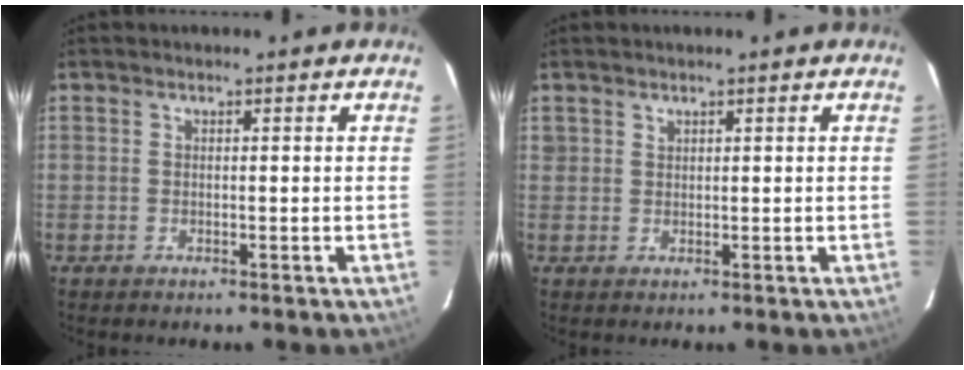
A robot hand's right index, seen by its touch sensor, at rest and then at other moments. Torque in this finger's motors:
{"motor_torque": [-0.15, 0.09, -0.04, 0.00]}